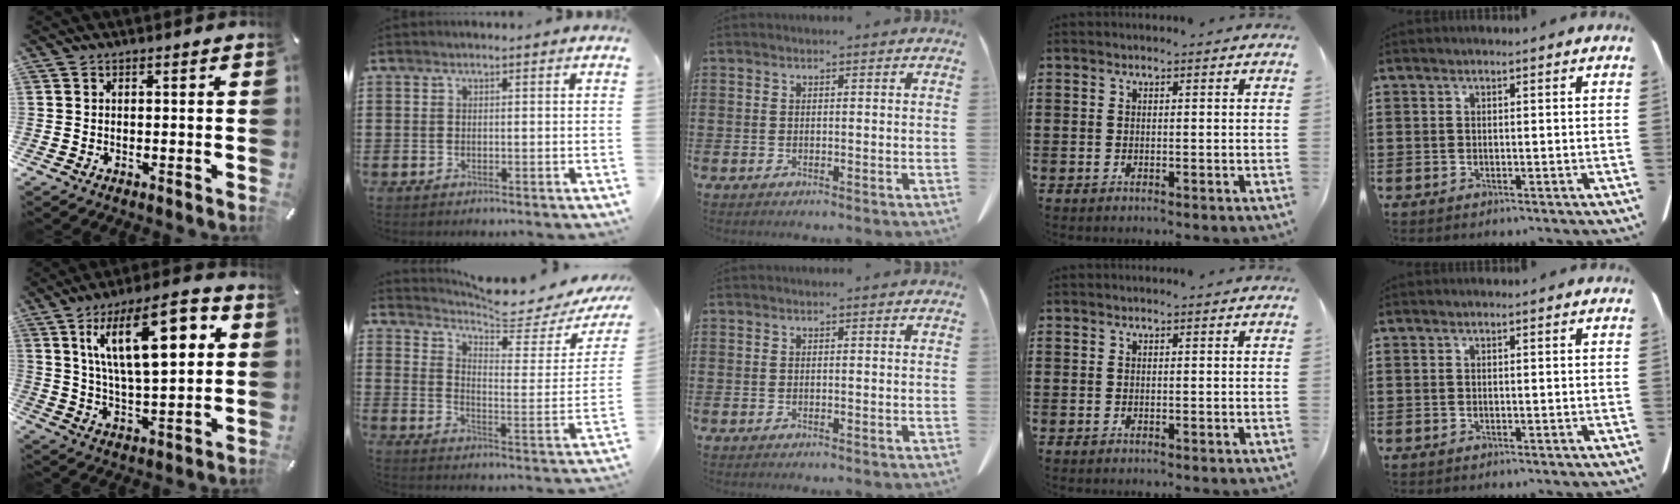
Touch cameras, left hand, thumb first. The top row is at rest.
{"thumb": {"total": 20.6, "force": [8.1, 8.2, 17.0], "torque": [-0.289, -0.012, 0.121]}, "index": {"total": 5.5, "force": [5.2, -0.3, 1.8], "torque": [-0.049, -0.053, 0.082]}}